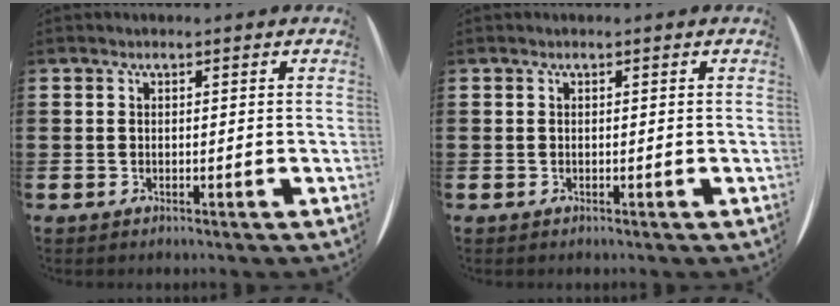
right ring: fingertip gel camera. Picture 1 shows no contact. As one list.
[{"total": 0.0}]